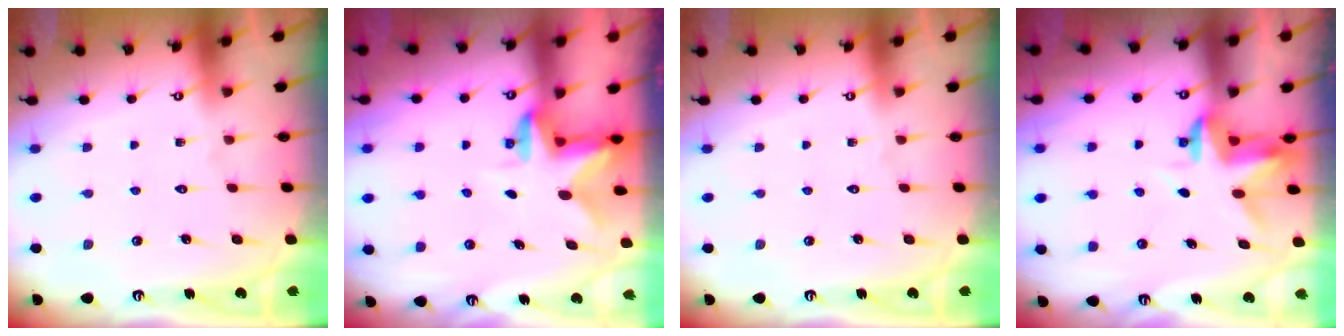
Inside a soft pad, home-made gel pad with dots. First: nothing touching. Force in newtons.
{"total": 2.4, "press": 2.4, "slide": 0.4}
{"total": 0.0}
{"total": 3.4, "press": 3.4, "slide": 0.4}